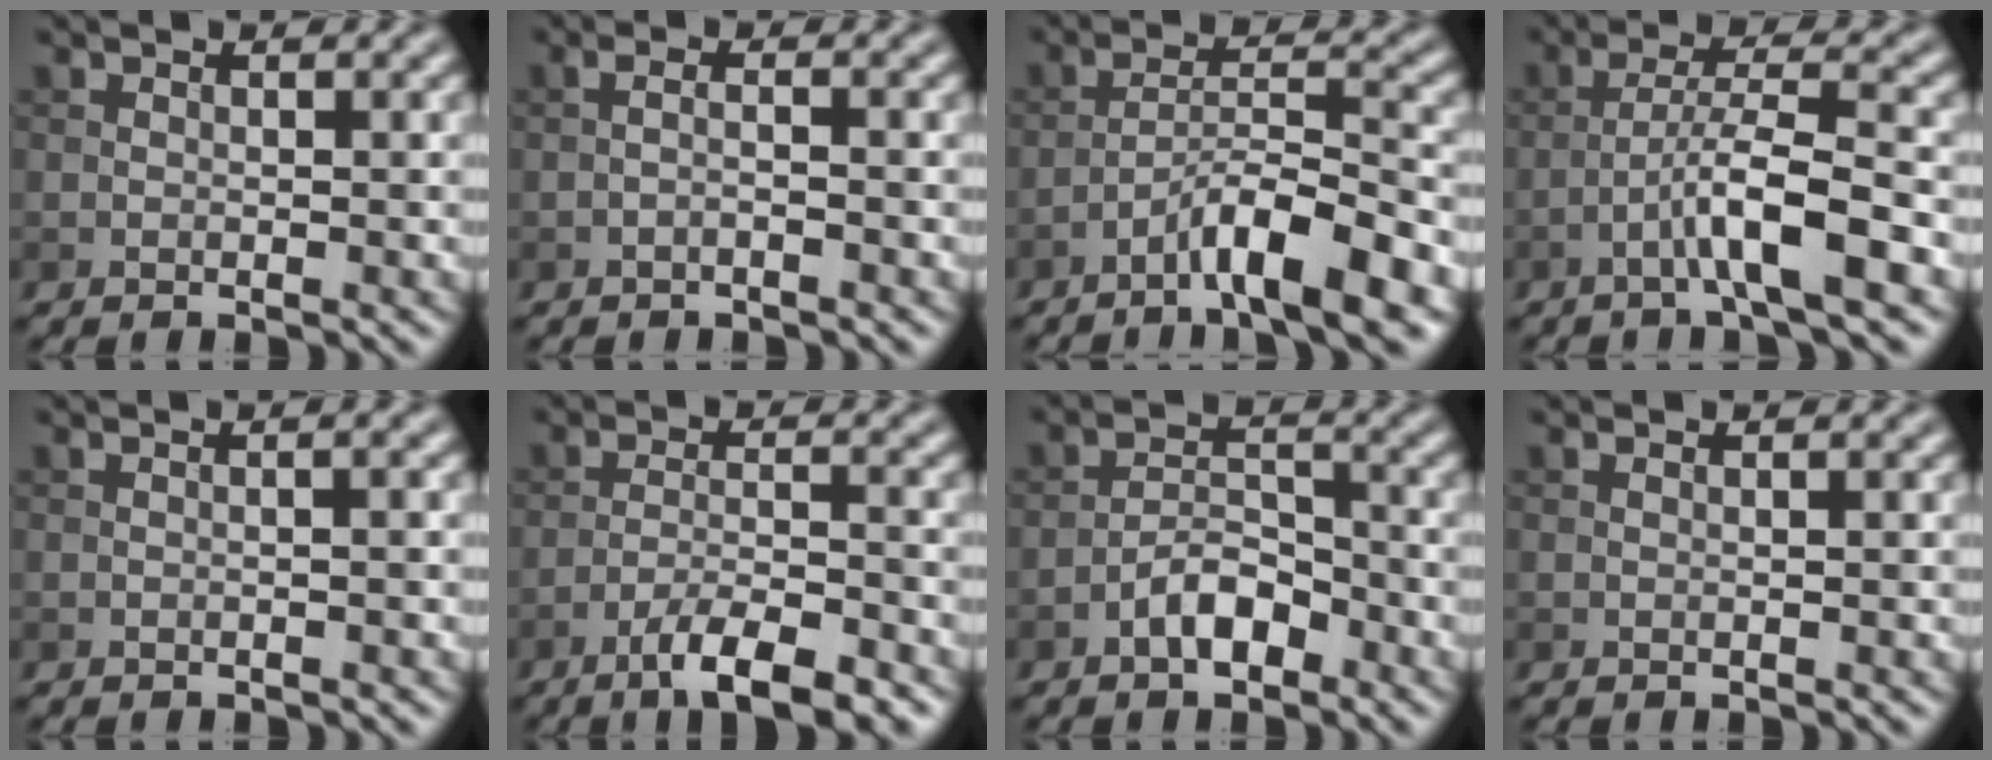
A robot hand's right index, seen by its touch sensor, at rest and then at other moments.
{"total": 1.2, "force": [-0.6, 0.2, 1.1], "torque": [-0.022, 0.004, -0.014]}
{"total": 7.0, "force": [-4.3, 1.0, 5.4], "torque": [-0.088, 0.013, -0.075]}
{"total": 5.5, "force": [-2.5, 0.4, 4.9], "torque": [-0.083, 0.019, -0.047]}
{"total": 1.6, "force": [0.3, 0.6, 1.5], "torque": [-0.013, -0.005, -0.004]}
{"total": 5.7, "force": [-3.8, 1.2, 4.0], "torque": [-0.068, 0.003, -0.065]}
{"total": 3.4, "force": [-2.1, 1.5, 2.2], "torque": [-0.032, 0.012, -0.040]}
{"total": 0.6, "force": [0.3, 0.2, 0.5], "torque": [-0.007, 0.001, -0.003]}